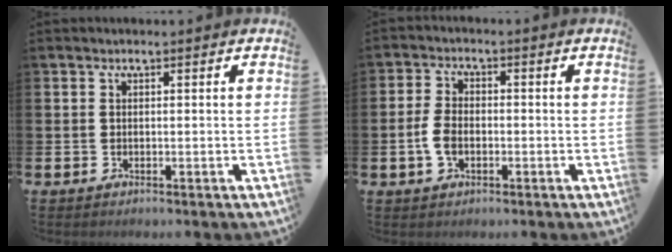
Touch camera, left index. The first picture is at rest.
{"total": 3.8, "force": [-0.7, 2.4, 2.9], "torque": [-0.053, 0.001, -0.016]}